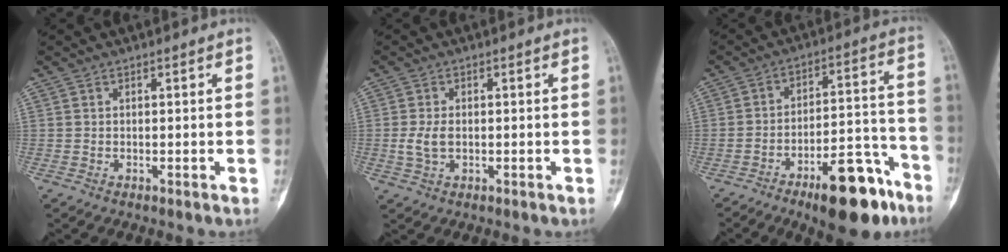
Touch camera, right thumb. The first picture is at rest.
{"total": 3.5, "force": [-0.3, 2.1, 2.8], "torque": [-0.061, 0.001, -0.005]}
{"total": 16.5, "force": [-10.3, 5.9, 11.5], "torque": [-0.141, 0.082, -0.156]}